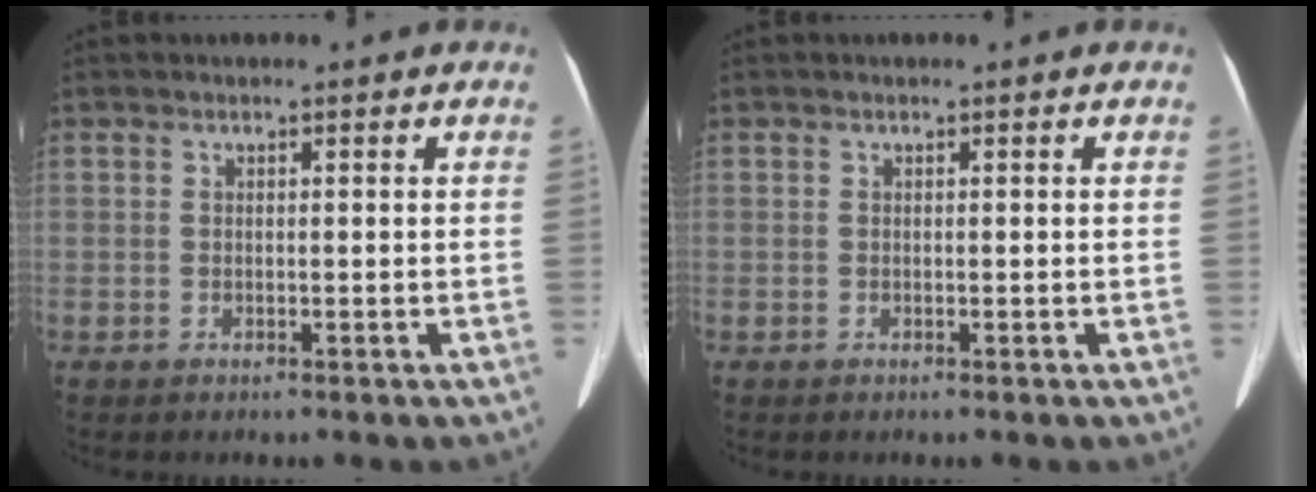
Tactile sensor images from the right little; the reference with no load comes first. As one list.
[{"total": 0.0}]